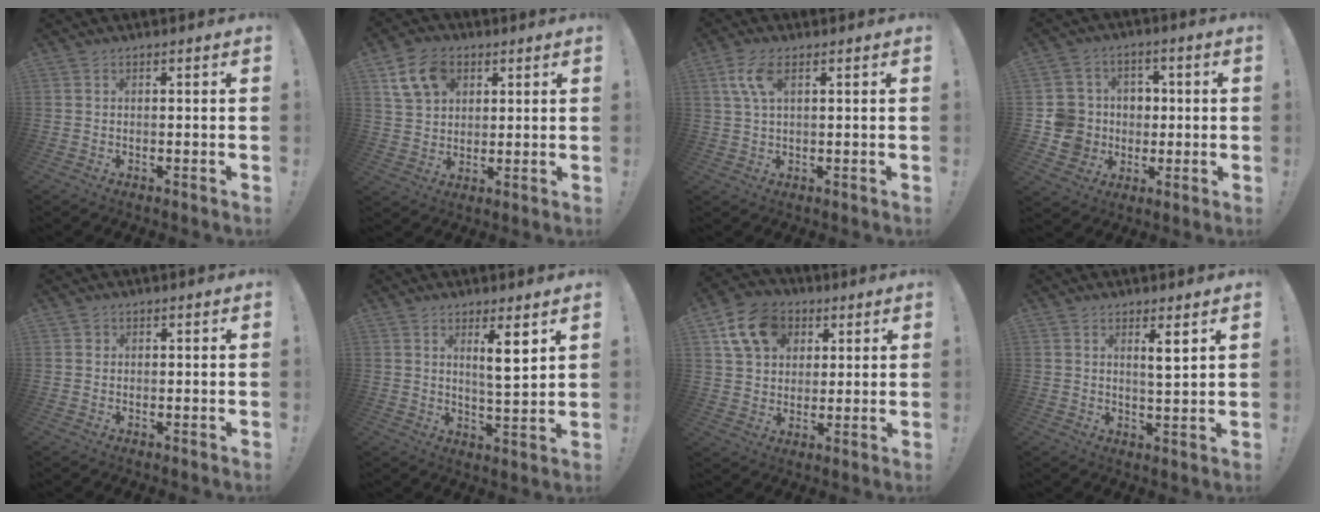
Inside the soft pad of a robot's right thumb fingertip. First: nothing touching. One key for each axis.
{"total": 11.0, "fx": 5.1, "fy": 8.0, "fz": 5.6, "tx": -0.096, "ty": -0.009, "tz": 0.103}
{"total": 6.5, "fx": 2.4, "fy": 2.7, "fz": 5.4, "tx": -0.098, "ty": 0.004, "tz": 0.044}
{"total": 12.4, "fx": -1.3, "fy": 12.0, "fz": 2.9, "tx": -0.055, "ty": 0.016, "tz": -0.008}
{"total": 1.0, "fx": 0.4, "fy": 1.0, "fz": 0.1, "tx": 0.003, "ty": -0.001, "tz": 0.005}
{"total": 7.3, "fx": 3.7, "fy": 0.7, "fz": 6.3, "tx": -0.091, "ty": -0.024, "tz": 0.052}
{"total": 13.9, "fx": 5.9, "fy": 10.6, "fz": 7.0, "tx": -0.108, "ty": -0.016, "tz": 0.118}
{"total": 4.6, "fx": 2.5, "fy": 0.2, "fz": 3.9, "tx": -0.053, "ty": -0.021, "tz": 0.034}